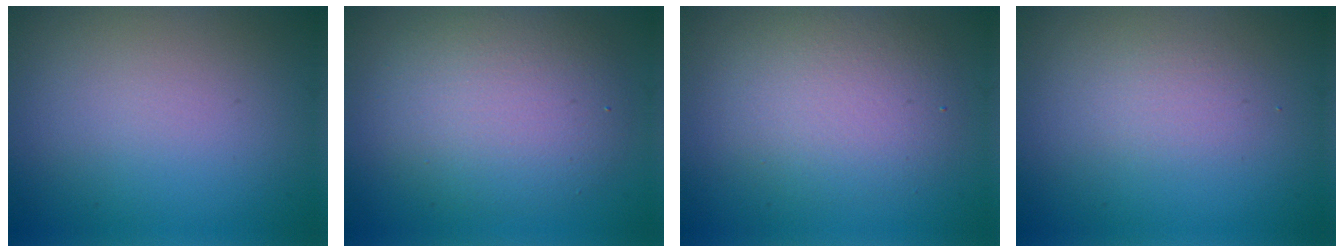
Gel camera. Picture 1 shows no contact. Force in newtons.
{"total": 5.9, "press": 5.9, "slide": 0.2}
{"total": 4.5, "press": 4.5, "slide": 0.2}
{"total": 1.4, "press": 1.3, "slide": 0.1}